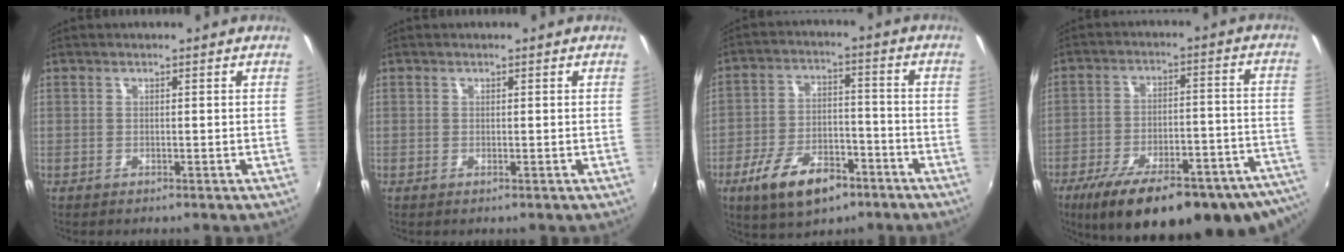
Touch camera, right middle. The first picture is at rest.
{"total": 0.0}
{"total": 13.3, "force": [-7.9, 6.4, 8.6], "torque": [-0.178, -0.003, -0.129]}
{"total": 29.8, "force": [-21.9, 8.3, 18.3], "torque": [-0.269, -0.046, -0.291]}